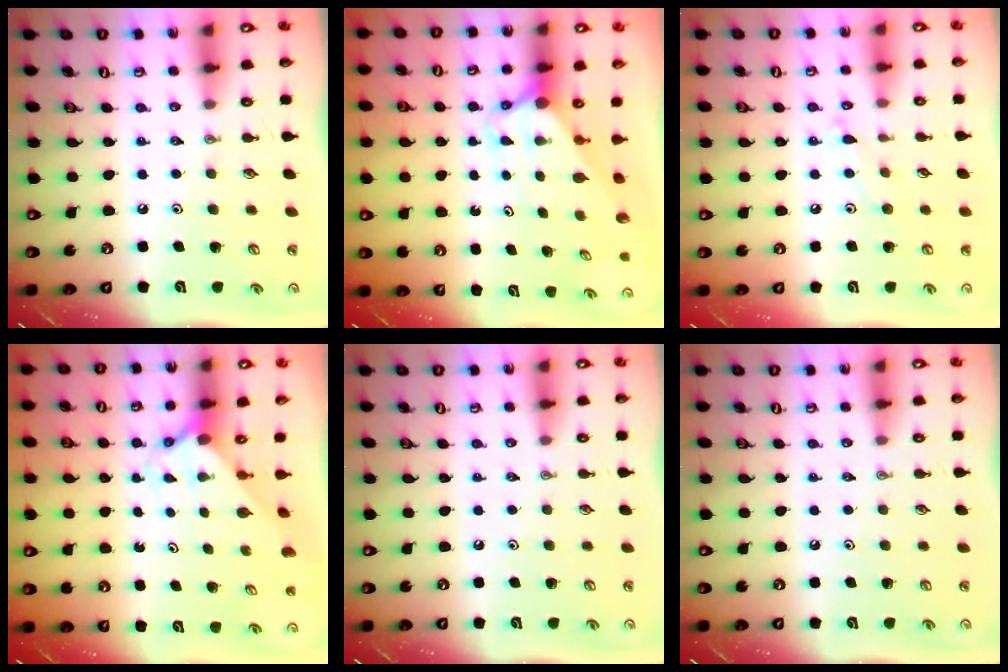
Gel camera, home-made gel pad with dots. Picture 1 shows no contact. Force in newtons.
{"total": 2.7, "press": 2.7, "slide": 0.0}
{"total": 6.4, "press": 6.4, "slide": 0.4}
{"total": 1.7, "press": 1.7, "slide": 0.2}
{"total": 0.0}
{"total": 0.0}